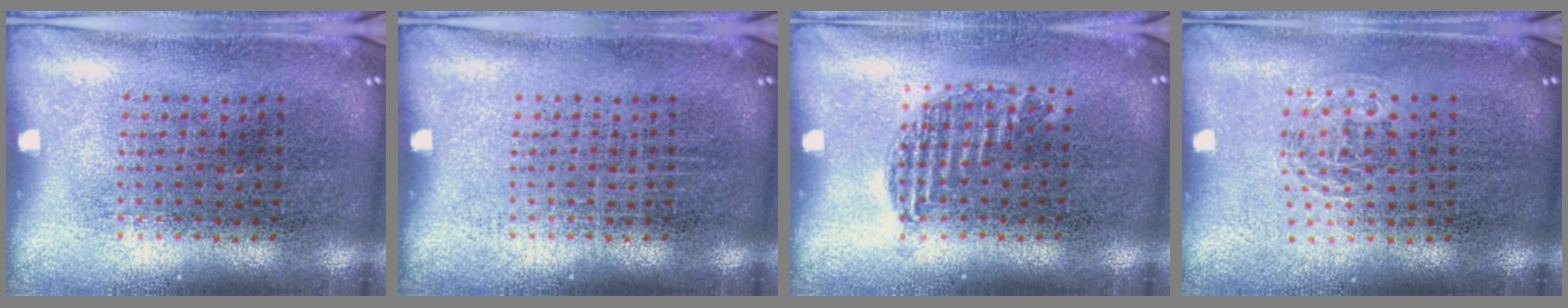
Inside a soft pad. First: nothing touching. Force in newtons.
{"total": 0.0}
{"total": 1.0, "press": 0.8, "slide": 0.5}
{"total": 0.8, "press": 0.6, "slide": 0.6}